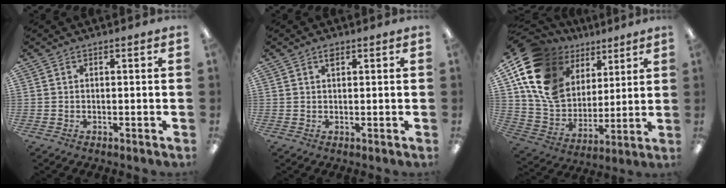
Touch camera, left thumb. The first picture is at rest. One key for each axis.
{"total": 1.4, "fx": 0.9, "fy": 0.6, "fz": 0.9, "tx": -0.014, "ty": -0.002, "tz": 0.015}
{"total": 17.6, "fx": 9.2, "fy": 12.2, "fz": 8.8, "tx": -0.194, "ty": -0.044, "tz": 0.176}